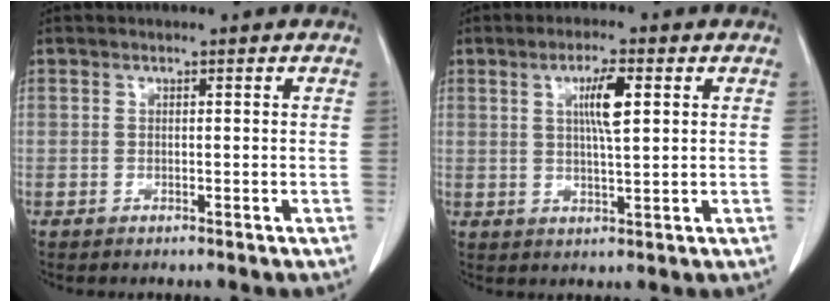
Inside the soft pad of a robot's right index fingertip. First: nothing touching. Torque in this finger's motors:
{"motor_torque": [0.33, -0.02, 0.12, 0.05]}